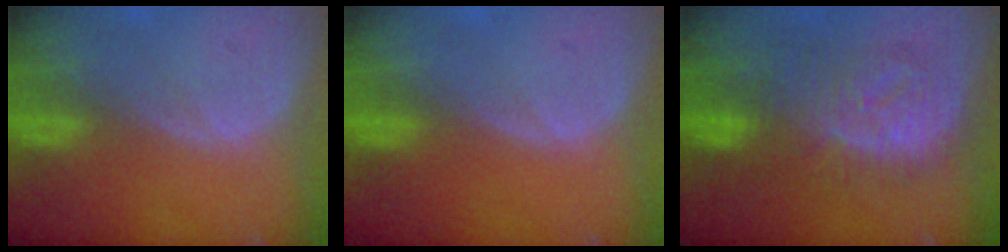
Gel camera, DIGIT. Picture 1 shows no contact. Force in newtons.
{"total": 0.0}
{"total": 9.3, "press": 9.3, "slide": 0.4}